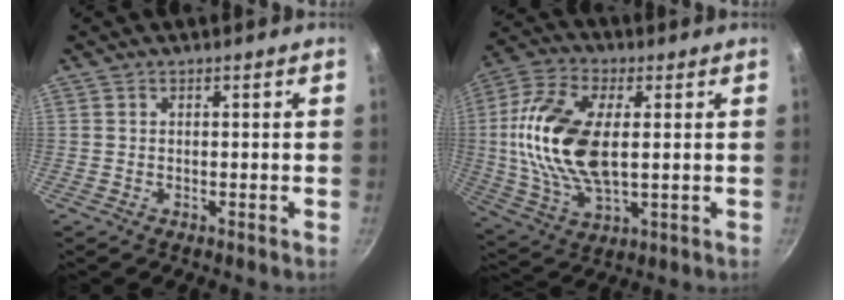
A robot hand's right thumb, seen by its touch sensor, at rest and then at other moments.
{"total": 18.7, "force": [1.7, 9.8, 15.8], "torque": [-0.311, 0.004, 0.027]}